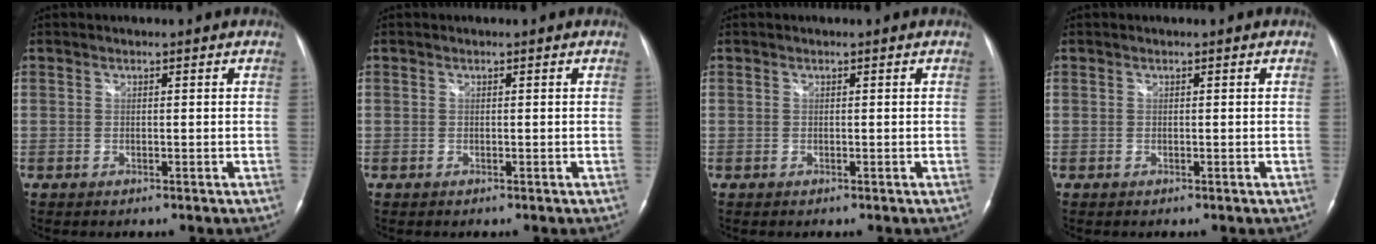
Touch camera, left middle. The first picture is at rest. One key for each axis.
{"total": 0.0}
{"total": 0.0}
{"total": 0.0}